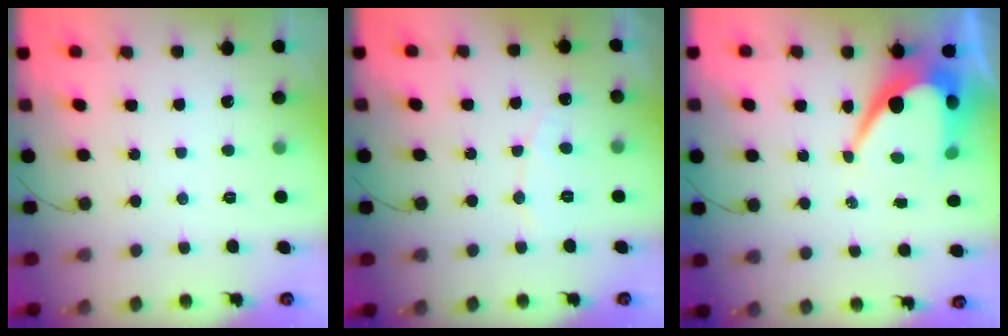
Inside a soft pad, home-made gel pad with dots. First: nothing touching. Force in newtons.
{"total": 5.1, "press": 5.1, "slide": 0.4}
{"total": 11.2, "press": 11.1, "slide": 0.9}